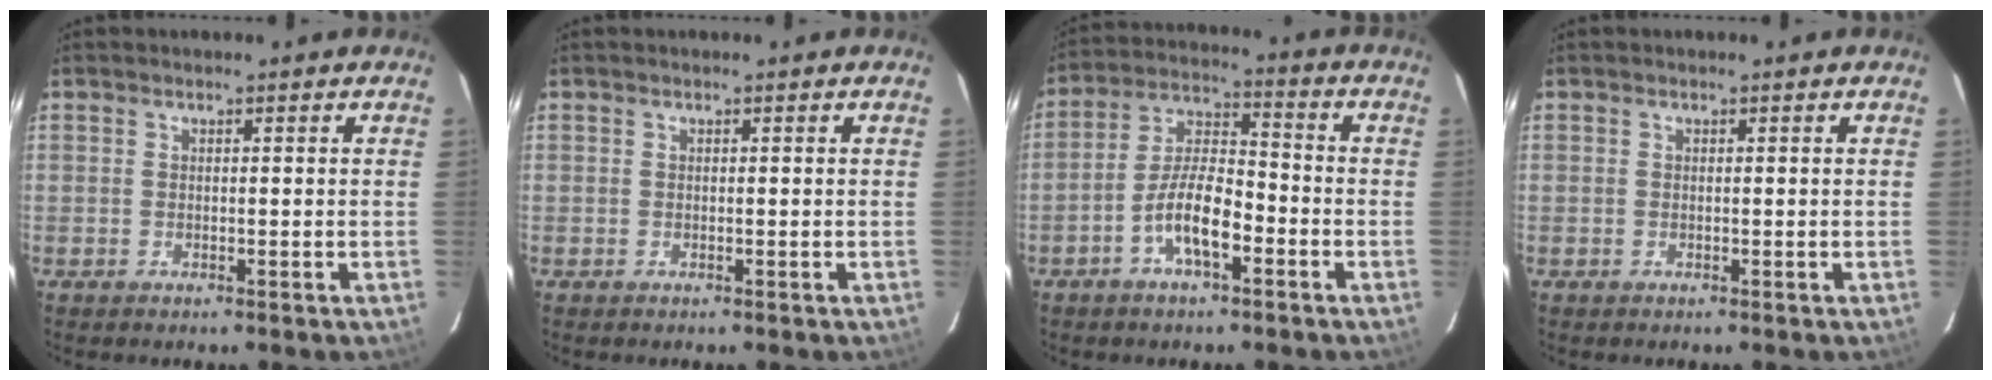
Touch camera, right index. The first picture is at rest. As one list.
[{"total": 0.0}, {"total": 9.1, "force": [-4.3, 2.9, 7.4], "torque": [-0.154, 0.013, -0.078]}, {"total": 0.0}]